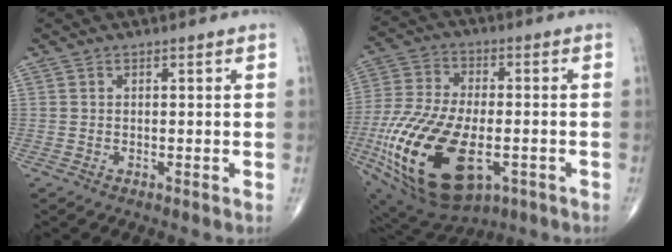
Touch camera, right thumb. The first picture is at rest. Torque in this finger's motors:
{"motor_torque": [2.75, 1.50, 2.53, -0.23, 0.91]}